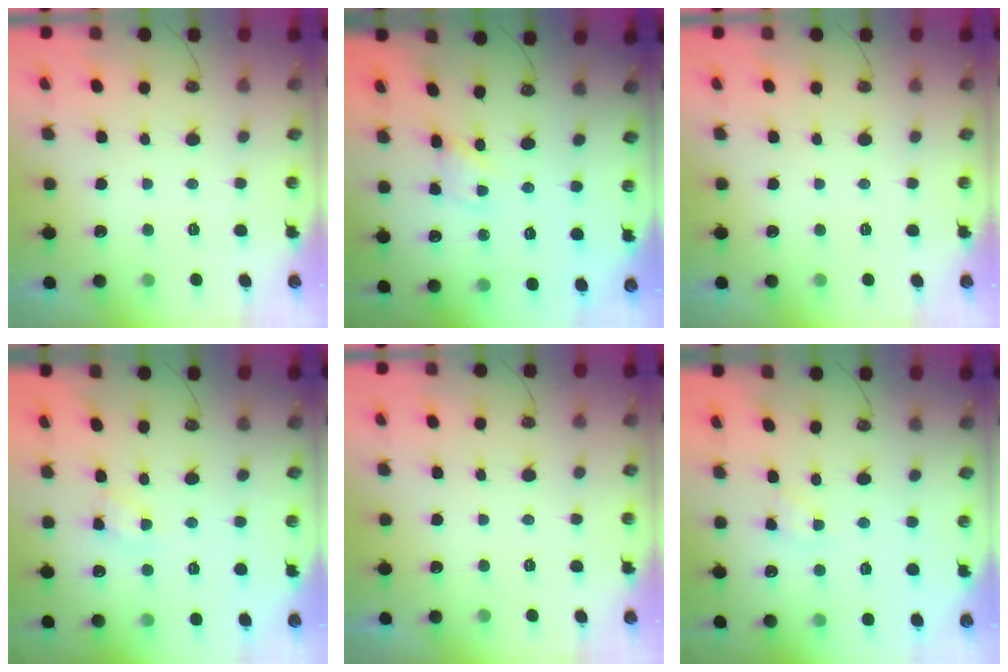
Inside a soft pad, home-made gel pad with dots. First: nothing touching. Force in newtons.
{"total": 1.1, "press": 1.1, "slide": 0.2}
{"total": 0.0}
{"total": 4.0, "press": 4.0, "slide": 0.2}
{"total": 0.0}
{"total": 2.4, "press": 2.3, "slide": 0.4}